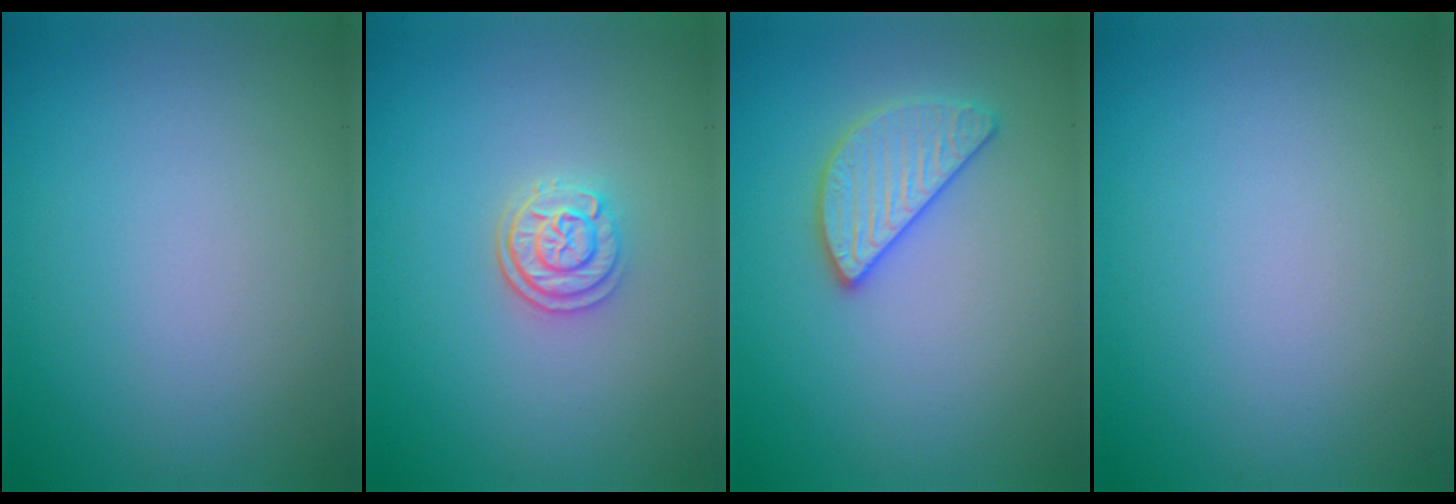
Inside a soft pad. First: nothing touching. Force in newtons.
{"total": 2.6, "press": 2.2, "slide": 1.3}
{"total": 2.7, "press": 2.7, "slide": 0.1}
{"total": 0.0}